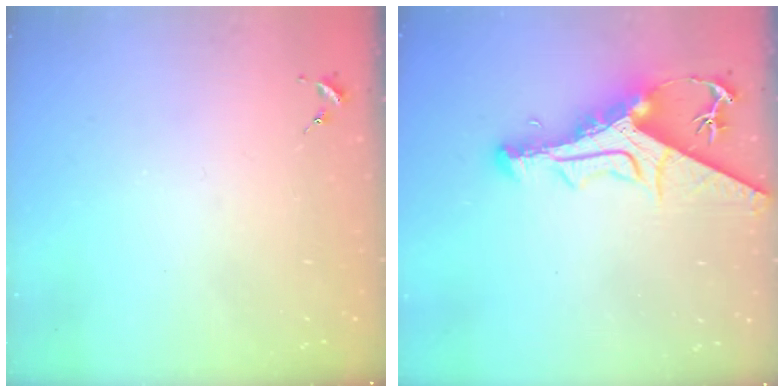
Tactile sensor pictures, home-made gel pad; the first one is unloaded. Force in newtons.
{"total": 13.4, "press": 13.4, "slide": 1.3}